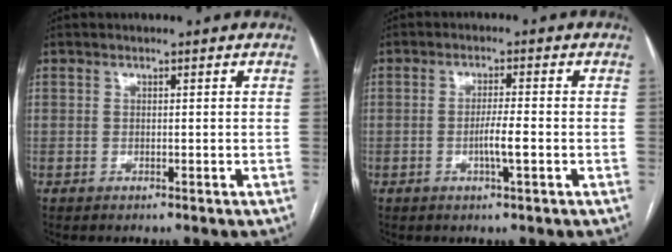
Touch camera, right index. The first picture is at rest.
{"total": 3.8, "force": [-1.2, -0.1, 3.6], "torque": [-0.067, -0.003, -0.021]}